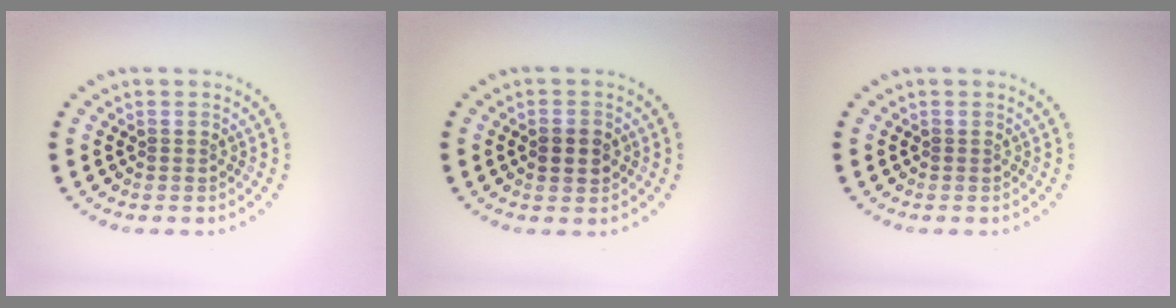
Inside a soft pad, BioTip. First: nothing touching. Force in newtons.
{"total": 2.1, "press": 2.1, "slide": 0.1}
{"total": 0.0}